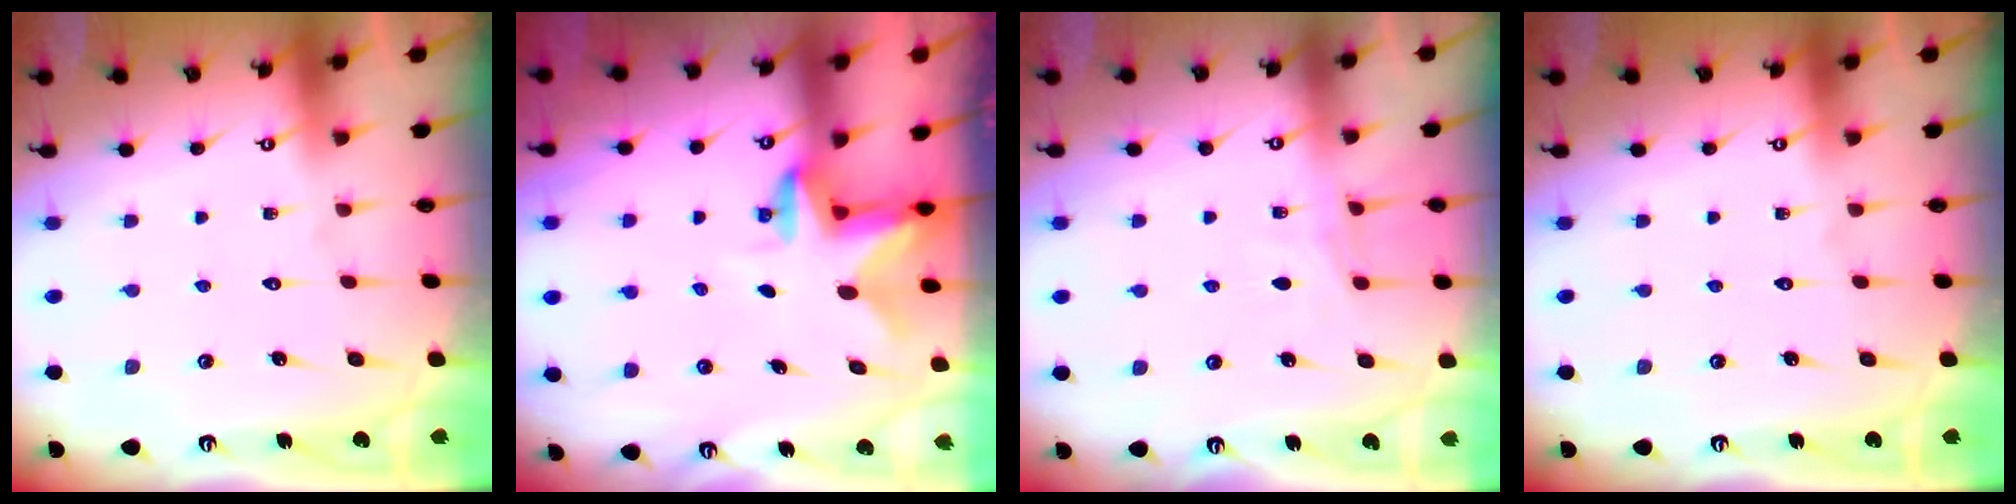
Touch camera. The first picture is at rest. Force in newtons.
{"total": 2.4, "press": 2.4, "slide": 0.4}
{"total": 6.3, "press": 6.3, "slide": 0.5}
{"total": 0.0}